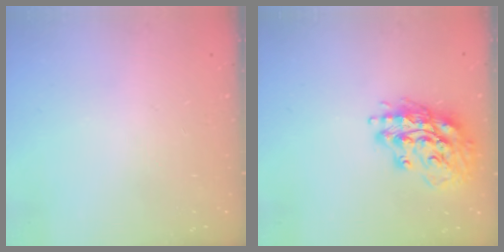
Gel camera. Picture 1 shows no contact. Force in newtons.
{"total": 16.7, "press": 16.5, "slide": 2.3}